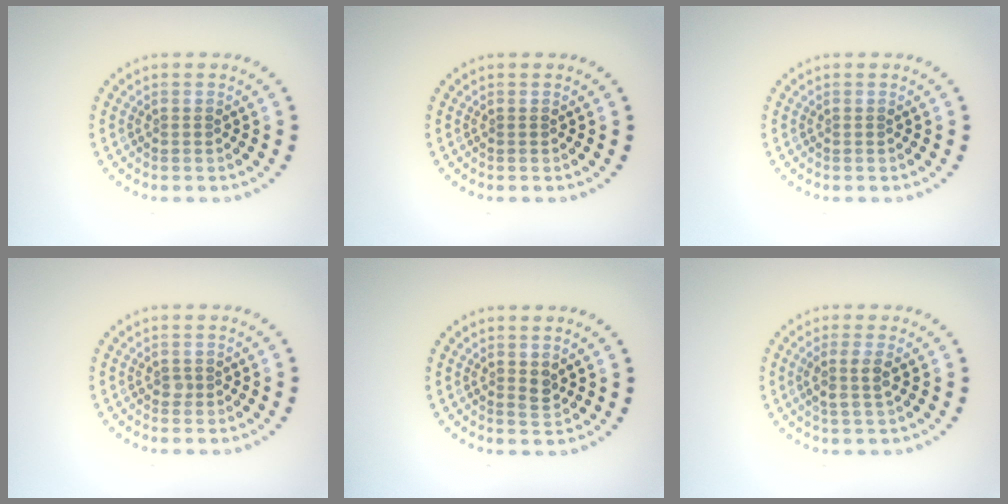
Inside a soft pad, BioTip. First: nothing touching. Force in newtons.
{"total": 0.0}
{"total": 0.0}
{"total": 0.7, "press": 0.5, "slide": 0.5}
{"total": 1.0, "press": 0.9, "slide": 0.4}
{"total": 2.1, "press": 1.8, "slide": 0.9}